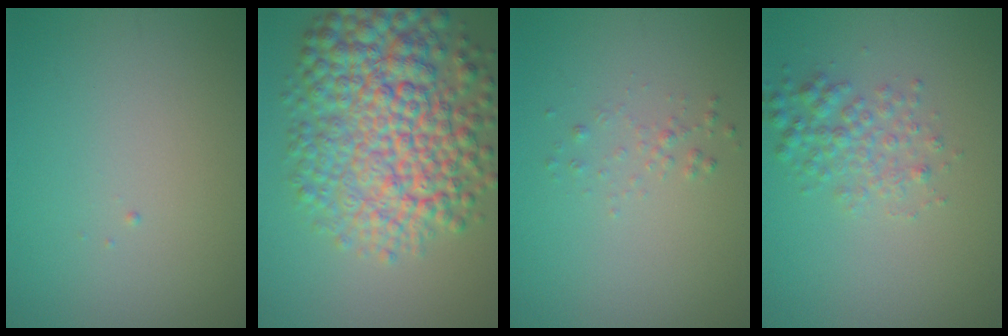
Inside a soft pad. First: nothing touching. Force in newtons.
{"total": 10.7, "press": 10.7, "slide": 0.2}
{"total": 0.9, "press": 0.9, "slide": 0.0}
{"total": 2.5, "press": 2.5, "slide": 0.0}